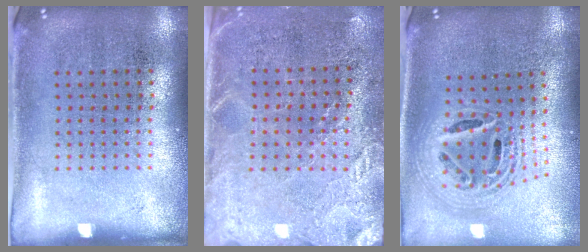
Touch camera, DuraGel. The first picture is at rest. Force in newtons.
{"total": 3.0, "press": 2.7, "slide": 1.2}
{"total": 2.3, "press": 1.8, "slide": 1.4}